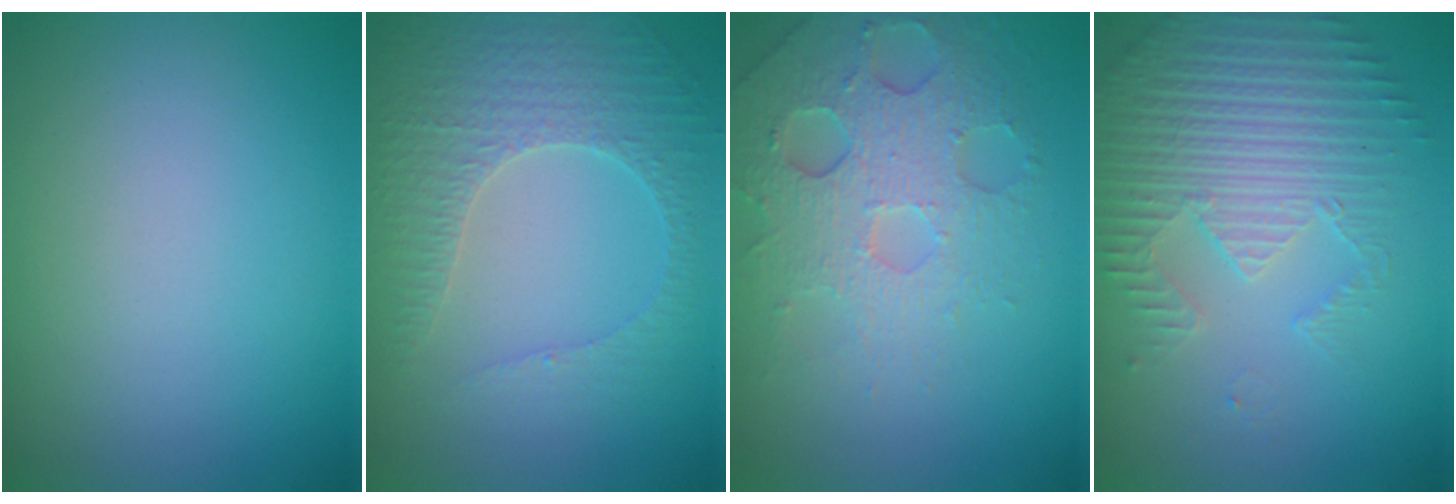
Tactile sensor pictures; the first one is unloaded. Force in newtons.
{"total": 3.8, "press": 3.2, "slide": 2.0}
{"total": 5.1, "press": 4.2, "slide": 2.9}
{"total": 3.8, "press": 3.7, "slide": 1.0}